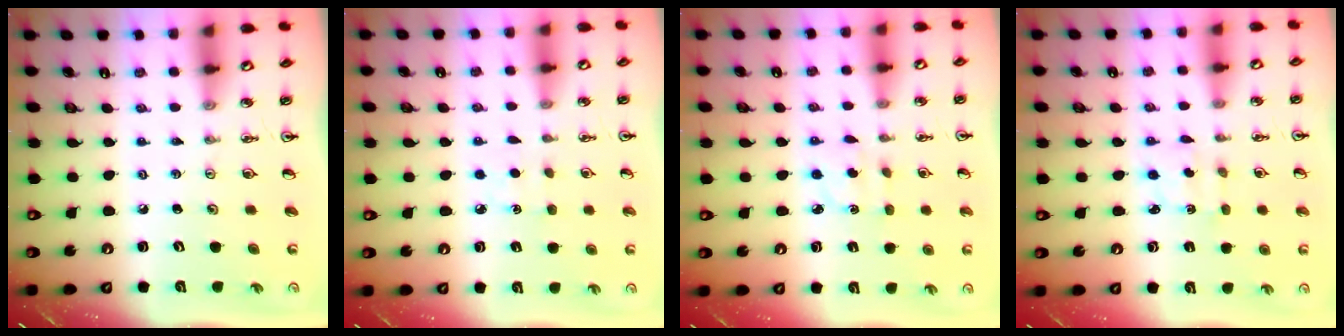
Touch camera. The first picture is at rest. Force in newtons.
{"total": 3.4, "press": 3.4, "slide": 0.4}
{"total": 2.3, "press": 2.1, "slide": 0.8}
{"total": 2.9, "press": 2.8, "slide": 0.6}